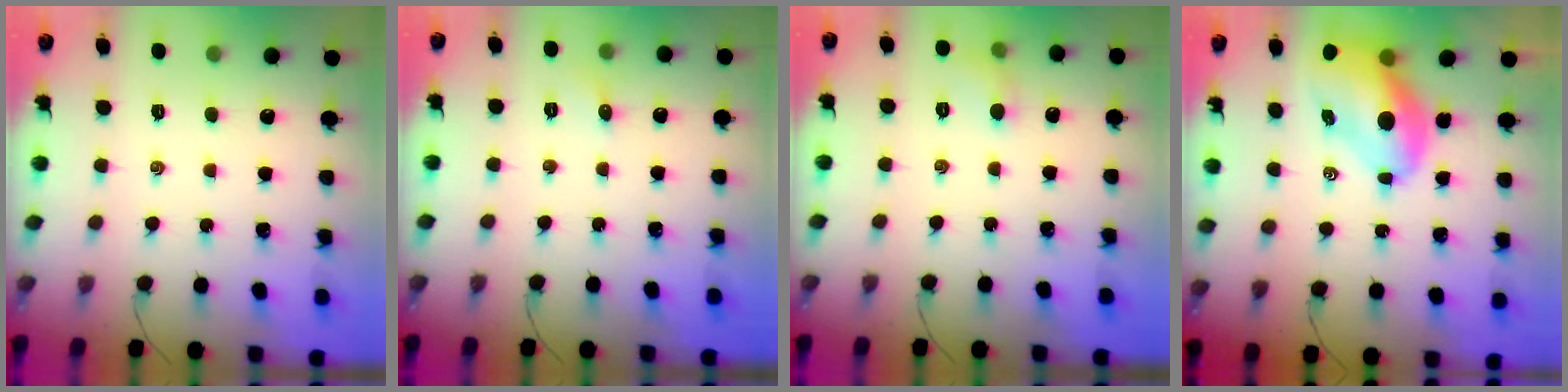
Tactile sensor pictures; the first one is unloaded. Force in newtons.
{"total": 3.7, "press": 3.5, "slide": 1.3}
{"total": 5.1, "press": 4.8, "slide": 1.7}
{"total": 9.9, "press": 9.4, "slide": 3.0}